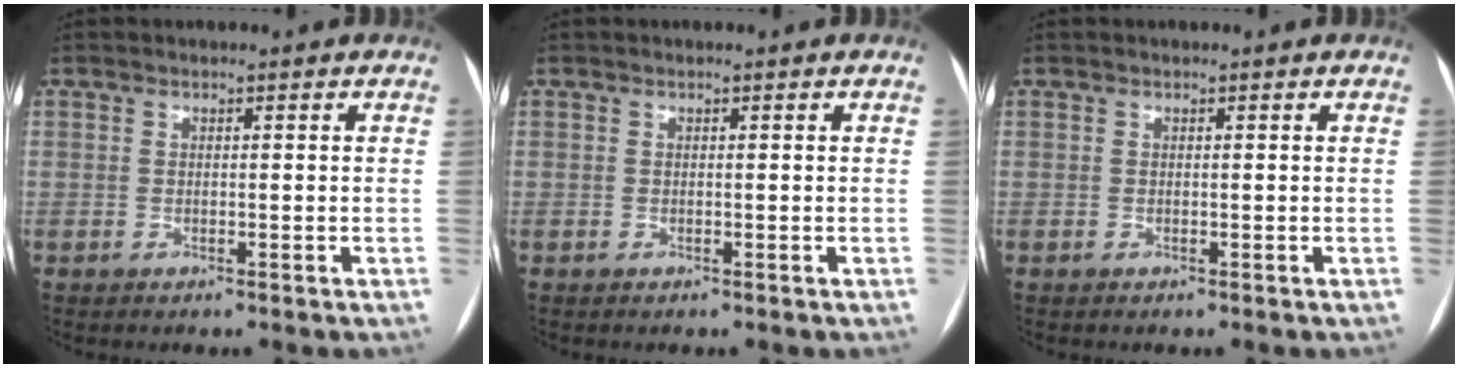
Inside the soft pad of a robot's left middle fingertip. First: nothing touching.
{"total": 0.0}
{"total": 0.0}